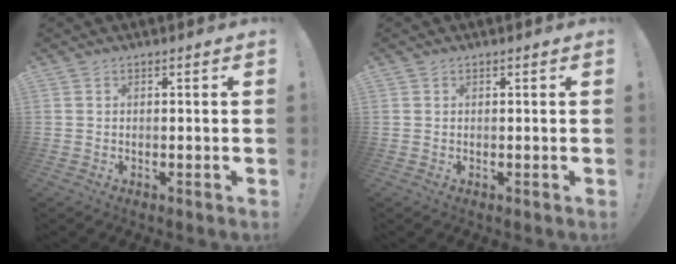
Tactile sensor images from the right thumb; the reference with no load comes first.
{"total": 0.0}